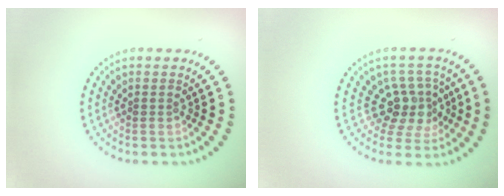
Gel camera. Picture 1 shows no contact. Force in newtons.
{"total": 3.6, "press": 2.9, "slide": 2.2}